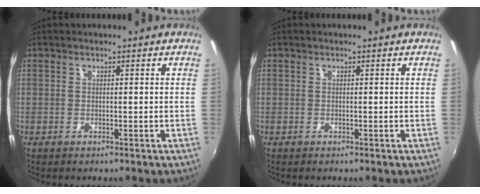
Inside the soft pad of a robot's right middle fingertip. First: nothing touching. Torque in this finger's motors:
{"motor_torque": [0.08, -0.26, 0.06, 0.01]}